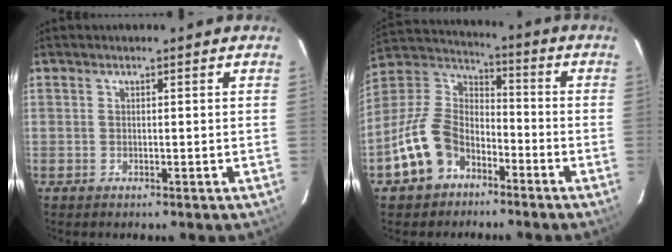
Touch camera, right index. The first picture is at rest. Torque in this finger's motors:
{"motor_torque": [0.51, -0.43, -0.10, -0.21]}